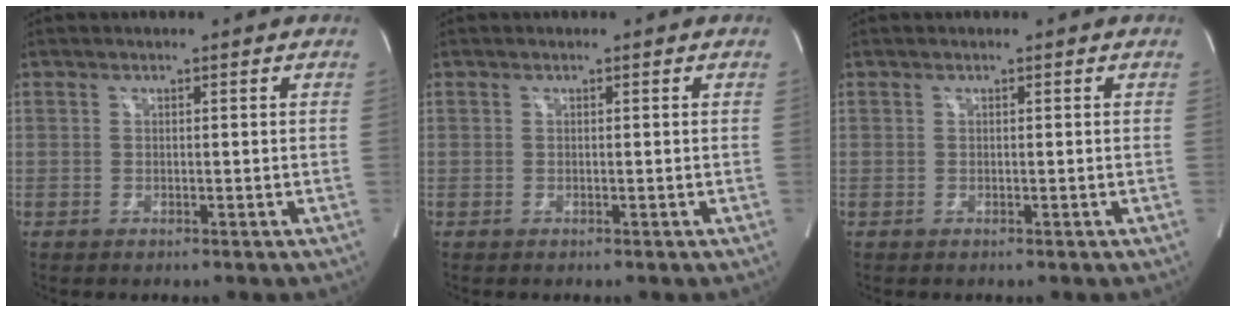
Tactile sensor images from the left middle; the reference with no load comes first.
{"total": 0.0}
{"total": 0.0}